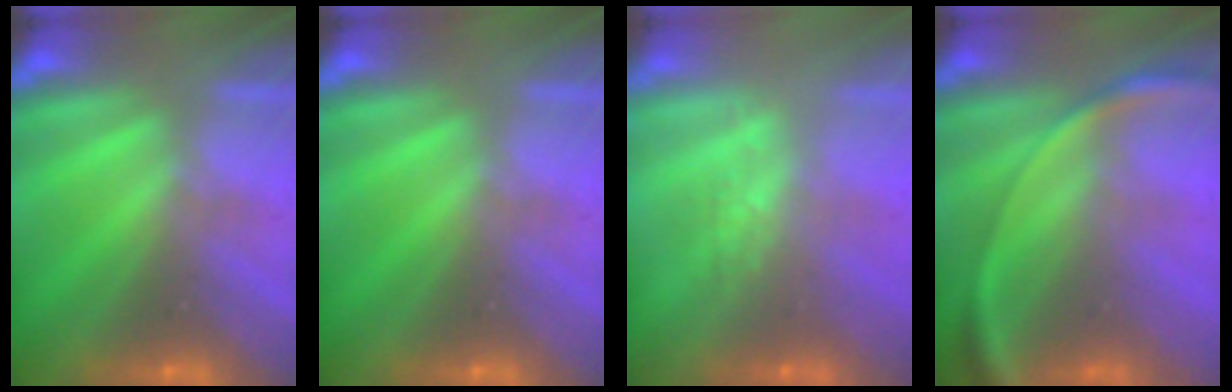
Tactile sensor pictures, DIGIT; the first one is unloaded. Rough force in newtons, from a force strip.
{"total": 0.0}
{"total": 2.7}
{"total": 2.8}